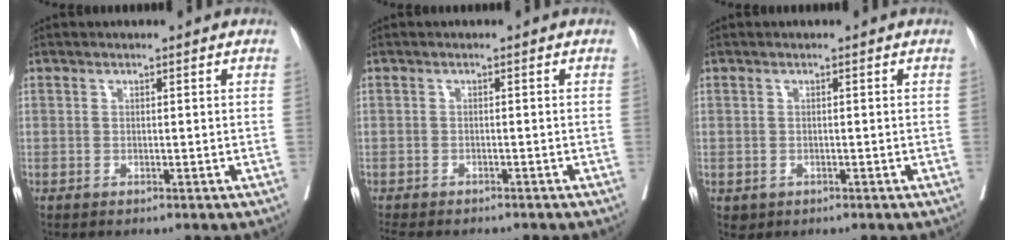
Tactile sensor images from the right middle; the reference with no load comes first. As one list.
[{"total": 7.6, "force": [-6.6, 2.3, 3.1], "torque": [-0.043, -0.005, -0.092]}, {"total": 0.9, "force": [-0.3, 0.8, 0.2], "torque": [-0.004, 0.002, 0.002]}]